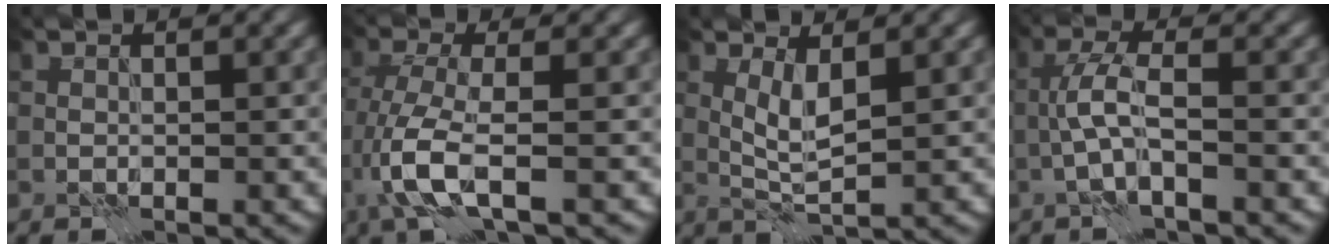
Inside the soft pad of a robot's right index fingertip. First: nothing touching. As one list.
[{"total": 5.3, "force": [-1.6, 1.7, 4.8], "torque": [-0.110, -0.008, -0.035]}, {"total": 2.8, "force": [1.0, 0.5, 2.6], "torque": [-0.056, -0.004, 0.021]}, {"total": 3.1, "force": [-0.9, 0.5, 2.9], "torque": [-0.063, 0.011, -0.025]}]